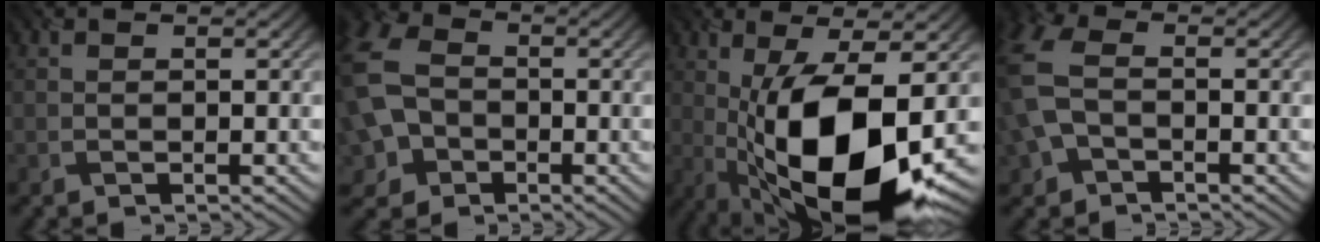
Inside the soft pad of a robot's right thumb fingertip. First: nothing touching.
{"total": 12.2, "force": [-2.4, 9.6, 7.1], "torque": [-0.203, -0.027, -0.050]}
{"total": 16.6, "force": [-2.8, 6.4, 15.1], "torque": [-0.277, -0.013, -0.044]}
{"total": 8.5, "force": [-1.4, 5.8, 6.0], "torque": [-0.182, 0.004, -0.036]}